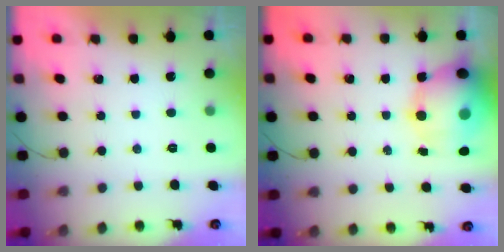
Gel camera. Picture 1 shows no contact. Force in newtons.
{"total": 15.9, "press": 15.5, "slide": 3.9}